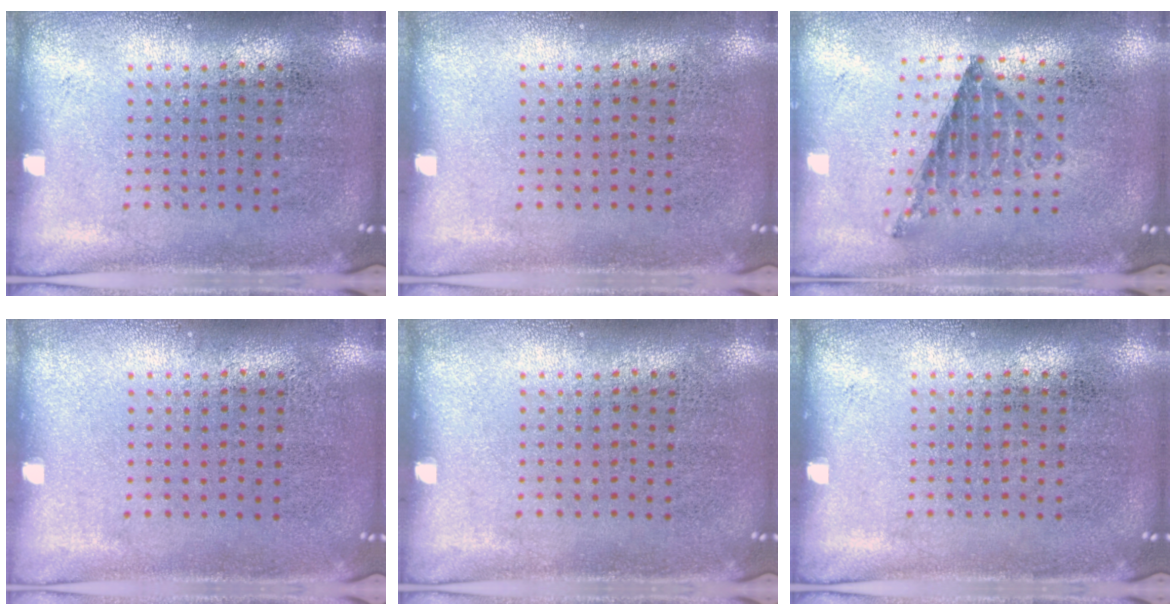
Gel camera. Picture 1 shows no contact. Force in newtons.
{"total": 0.0}
{"total": 0.8, "press": 0.8, "slide": 0.0}
{"total": 0.0}
{"total": 0.0}
{"total": 0.0}